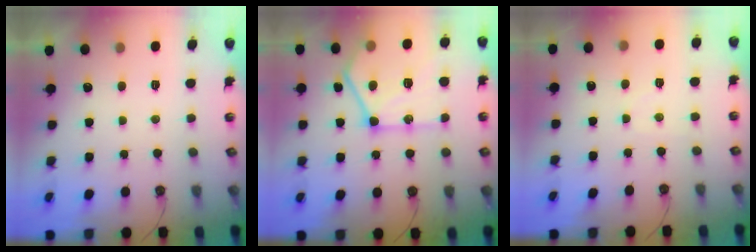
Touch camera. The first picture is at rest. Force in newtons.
{"total": 21.9, "press": 21.8, "slide": 1.5}
{"total": 3.7, "press": 3.7, "slide": 0.5}